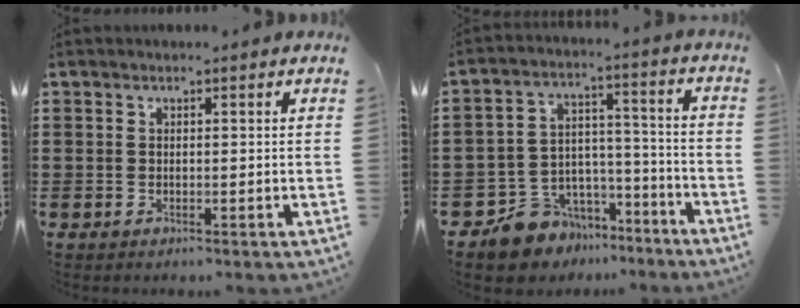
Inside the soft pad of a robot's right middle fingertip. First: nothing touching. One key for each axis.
{"total": 8.0, "fx": -7.1, "fy": 3.7, "fz": -0.3, "tx": -0.017, "ty": 0.012, "tz": -0.138}